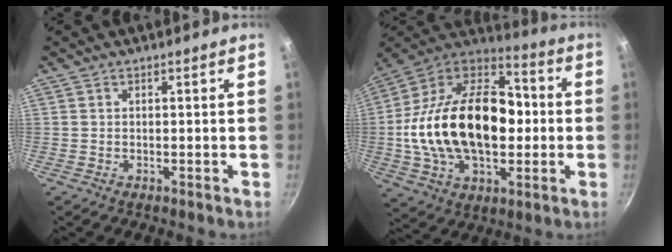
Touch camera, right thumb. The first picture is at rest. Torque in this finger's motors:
{"motor_torque": [0.75, 3.81, 1.55, -1.22, 0.29]}